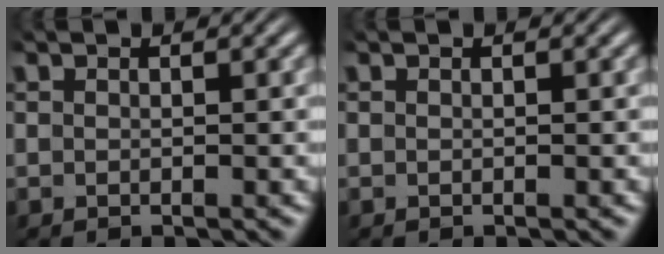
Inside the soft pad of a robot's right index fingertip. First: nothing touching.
{"total": 0.0}